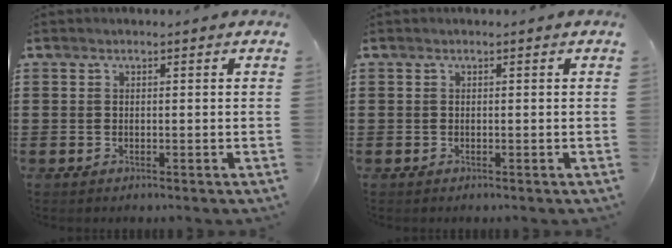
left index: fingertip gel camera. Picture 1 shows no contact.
{"total": 0.0}